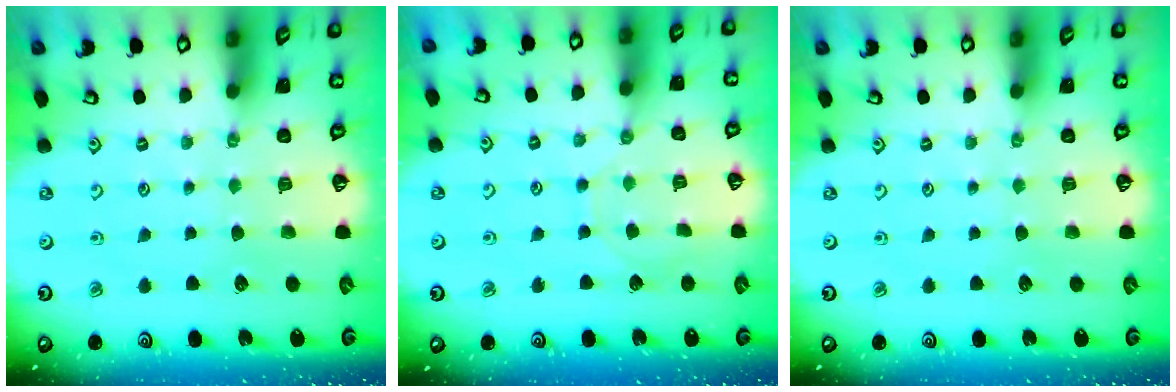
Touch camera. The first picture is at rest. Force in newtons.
{"total": 6.5, "press": 6.5, "slide": 0.6}
{"total": 0.0}